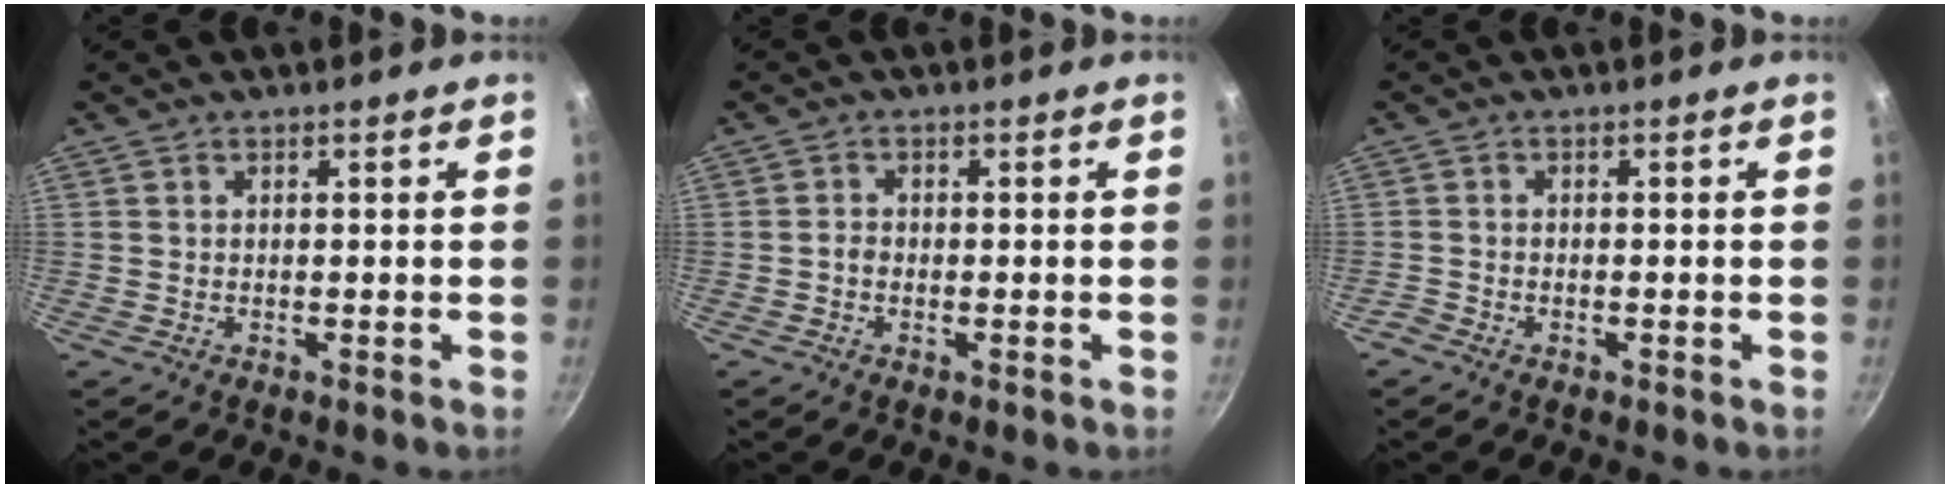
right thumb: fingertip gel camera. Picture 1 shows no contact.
{"total": 1.6, "force": [-0.6, 1.0, 1.1], "torque": [-0.028, 0.006, -0.016]}
{"total": 1.4, "force": [-1.0, 0.7, 0.5], "torque": [-0.018, 0.008, -0.024]}